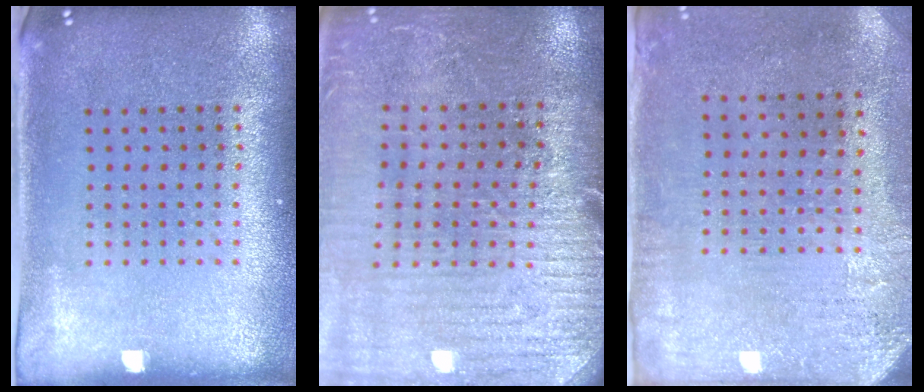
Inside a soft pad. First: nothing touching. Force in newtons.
{"total": 3.0, "press": 3.0, "slide": 0.4}
{"total": 3.3, "press": 2.6, "slide": 2.0}